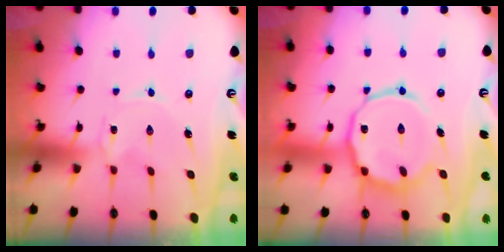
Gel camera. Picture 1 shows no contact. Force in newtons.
{"total": 14.0, "press": 13.9, "slide": 1.0}